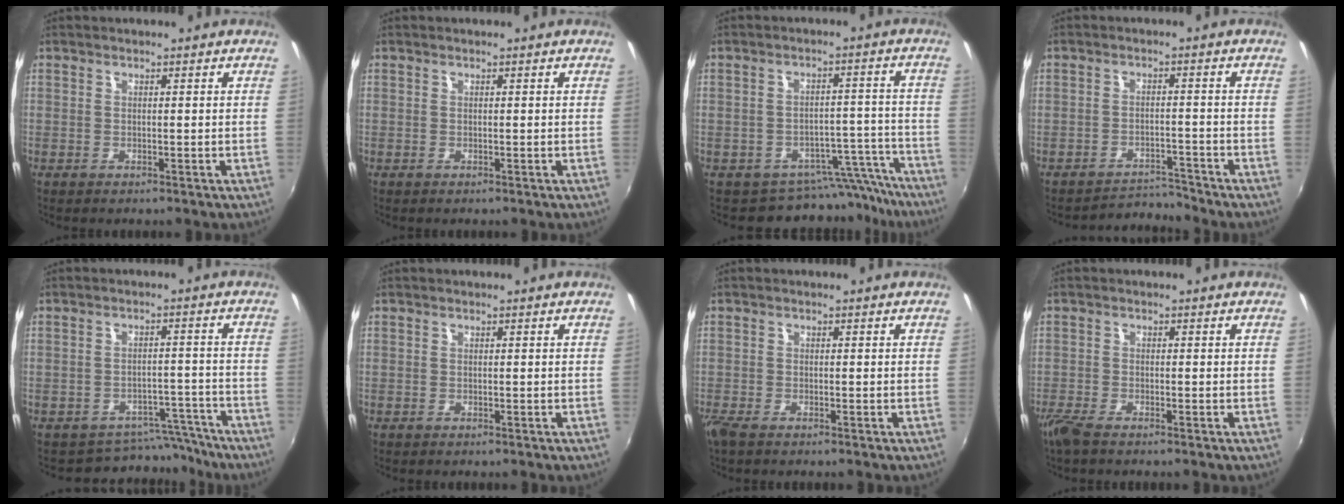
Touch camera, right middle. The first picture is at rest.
{"total": 0.0}
{"total": 9.5, "force": [-8.7, 3.8, 0.4], "torque": [0.012, 0.042, -0.106]}
{"total": 4.9, "force": [-4.8, -0.6, -1.2], "torque": [0.007, 0.012, -0.079]}
{"total": 7.4, "force": [-6.8, 2.9, -0.4], "torque": [0.014, 0.025, -0.088]}
{"total": 0.0}
{"total": 2.3, "force": [-1.8, 0.6, 1.3], "torque": [-0.032, -0.009, -0.038]}
{"total": 3.5, "force": [-2.8, 0.7, 2.0], "torque": [-0.055, -0.012, -0.058]}